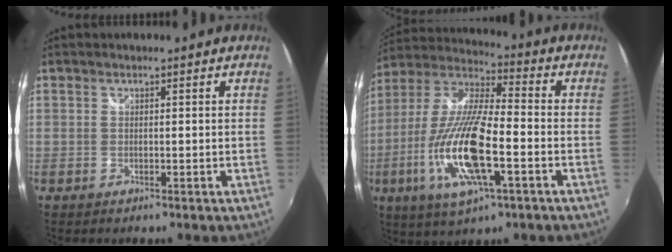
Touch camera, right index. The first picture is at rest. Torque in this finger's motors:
{"motor_torque": [2.14, 0.00, 1.05, 0.21]}